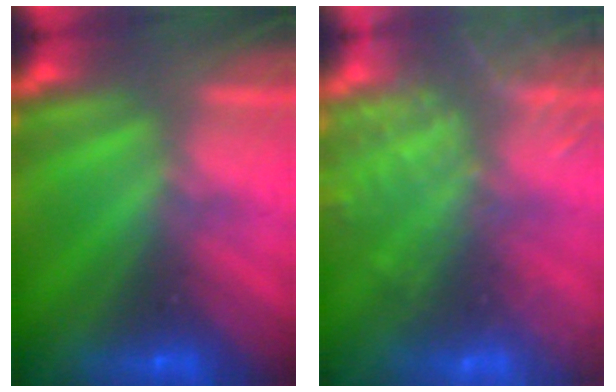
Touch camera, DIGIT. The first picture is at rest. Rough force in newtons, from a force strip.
{"total": 8.2}